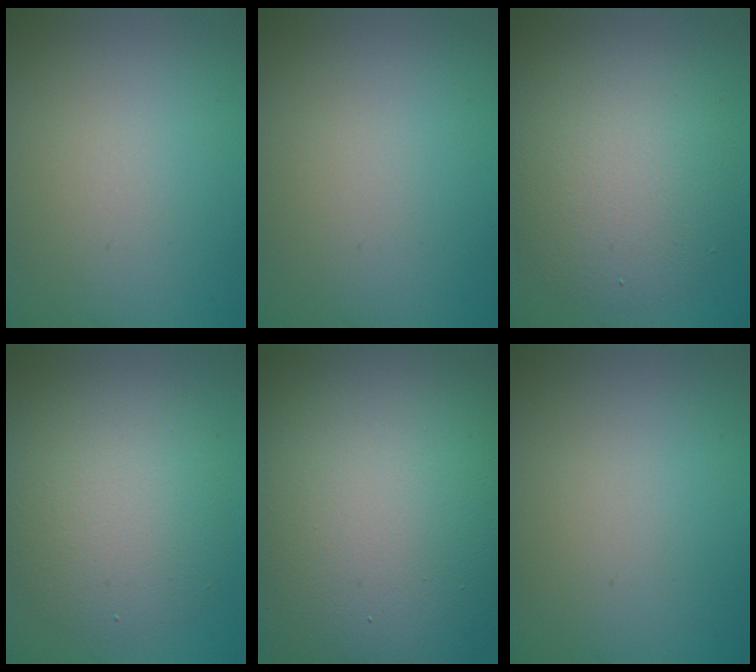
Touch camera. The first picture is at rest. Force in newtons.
{"total": 0.0}
{"total": 6.6, "press": 6.5, "slide": 0.7}
{"total": 6.1, "press": 6.1, "slide": 0.4}
{"total": 20.6, "press": 20.5, "slide": 1.3}
{"total": 0.0}